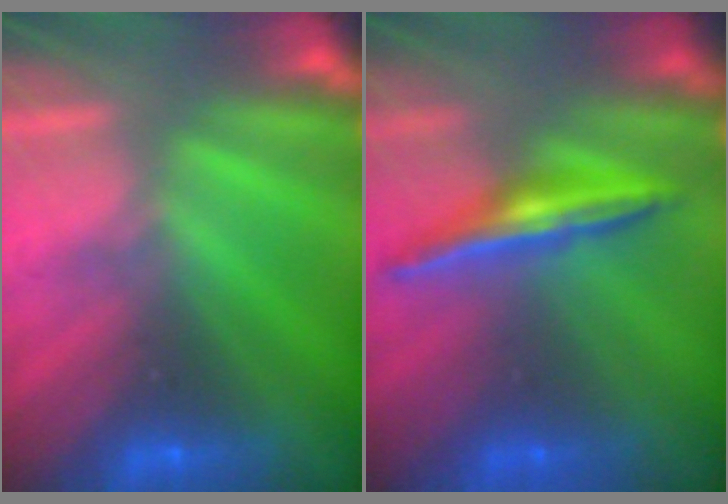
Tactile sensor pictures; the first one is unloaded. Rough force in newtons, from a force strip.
{"total": 1.6}